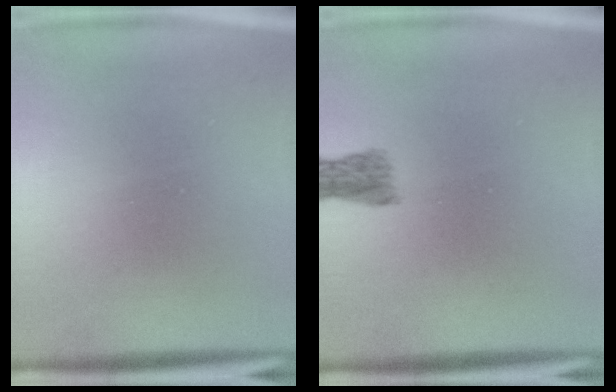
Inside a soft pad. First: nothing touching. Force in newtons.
{"total": 3.3}